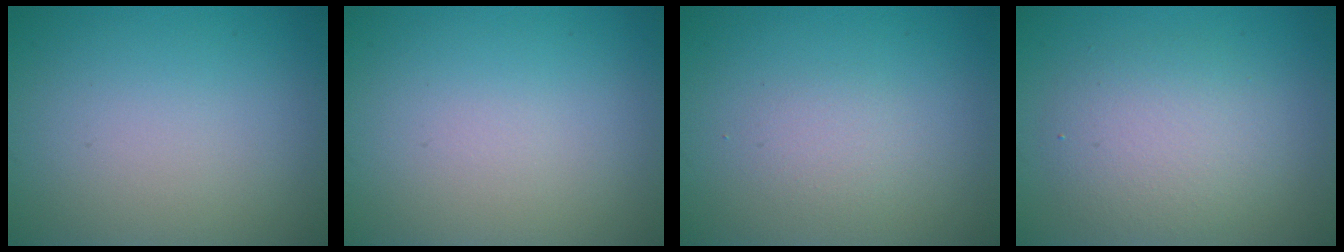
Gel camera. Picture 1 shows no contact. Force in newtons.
{"total": 0.0}
{"total": 1.3, "press": 1.3, "slide": 0.0}
{"total": 4.3, "press": 4.3, "slide": 0.1}